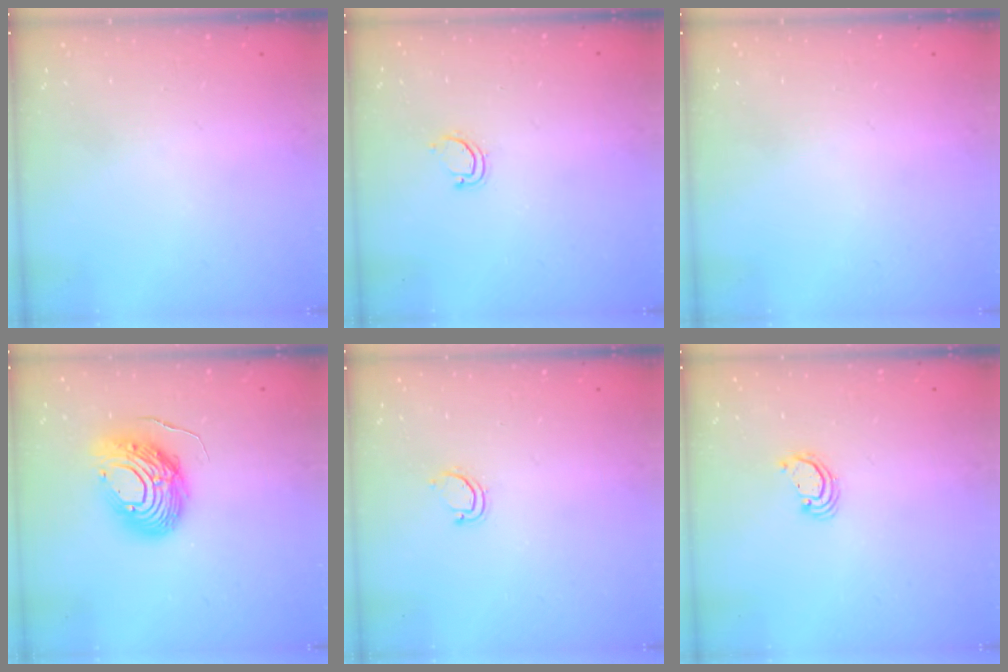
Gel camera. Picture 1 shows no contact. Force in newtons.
{"total": 3.1, "press": 3.1, "slide": 0.2}
{"total": 0.0}
{"total": 12.5, "press": 12.4, "slide": 0.9}
{"total": 3.1, "press": 3.1, "slide": 0.2}
{"total": 2.2, "press": 2.2, "slide": 0.2}